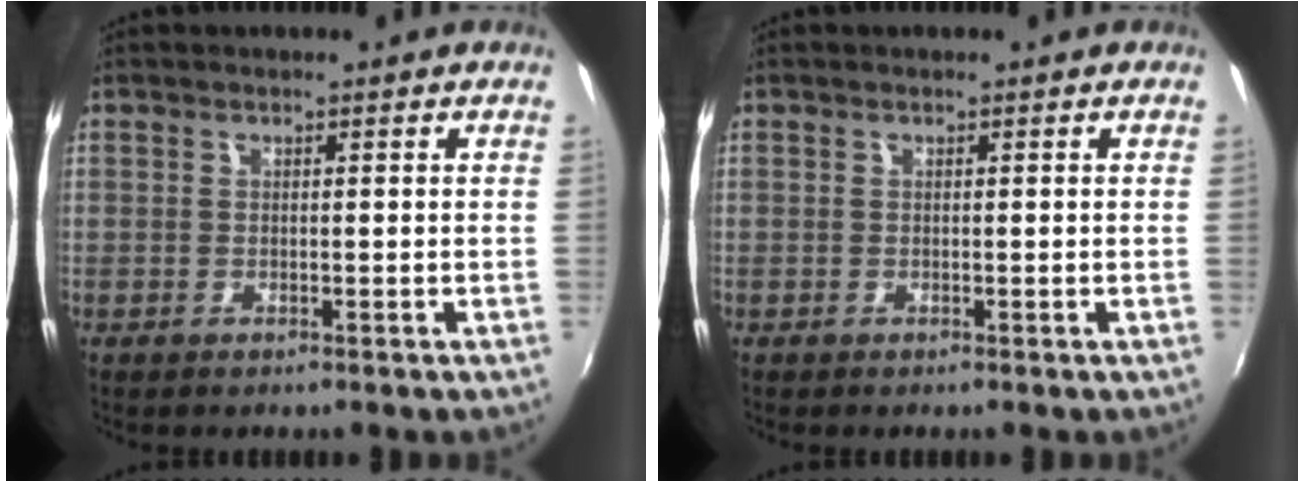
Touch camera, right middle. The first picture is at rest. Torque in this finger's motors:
{"motor_torque": [0.68, -0.56, -0.06, -0.20]}